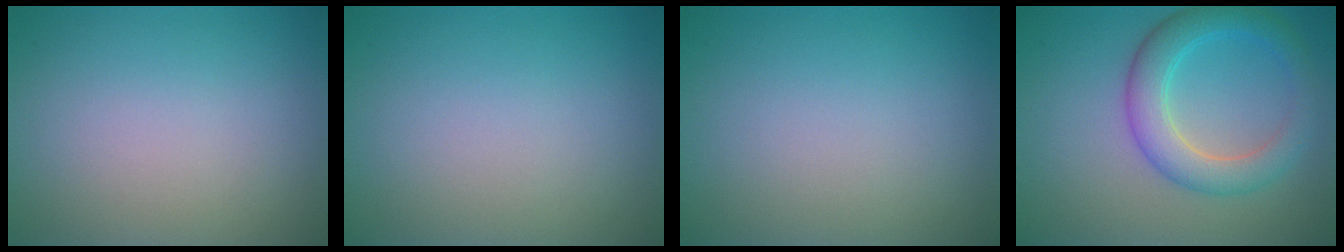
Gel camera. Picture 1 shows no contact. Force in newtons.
{"total": 0.0}
{"total": 0.0}
{"total": 4.7, "press": 4.7, "slide": 0.1}